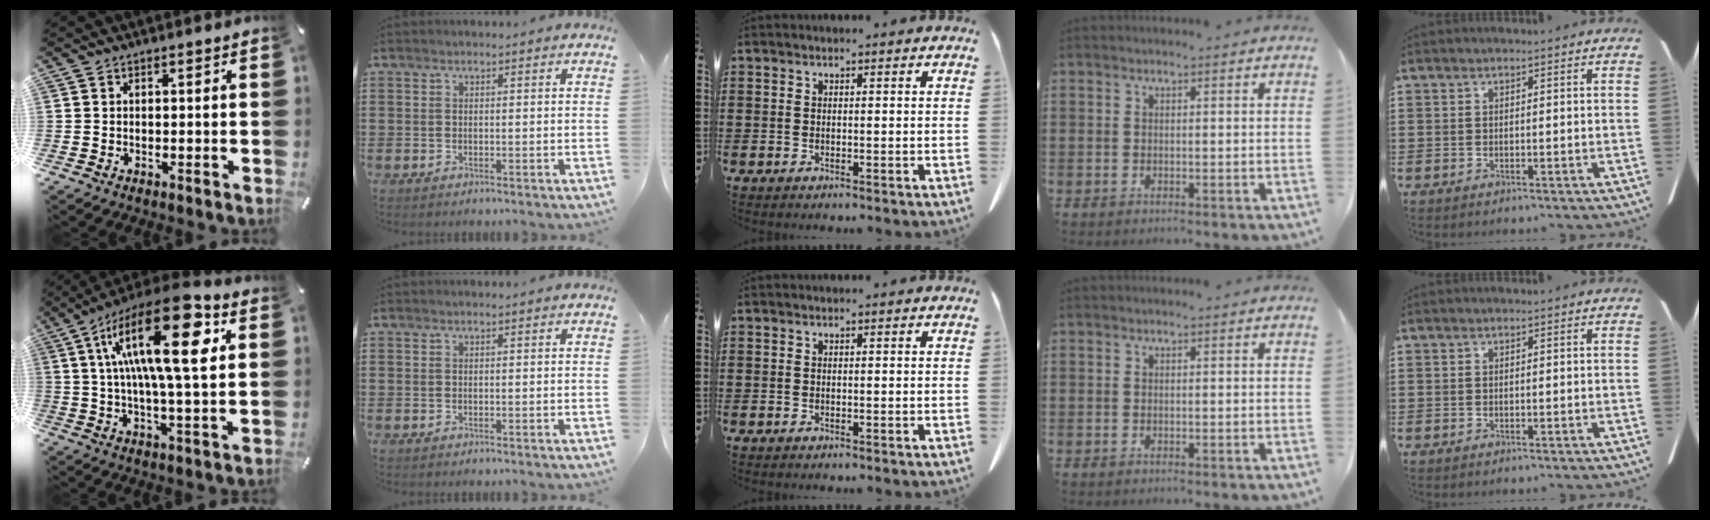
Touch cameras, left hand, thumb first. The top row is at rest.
{"thumb": {"total": 22.2, "force": [6.8, 6.1, 20.3], "torque": [-0.373, -0.019, 0.091]}}